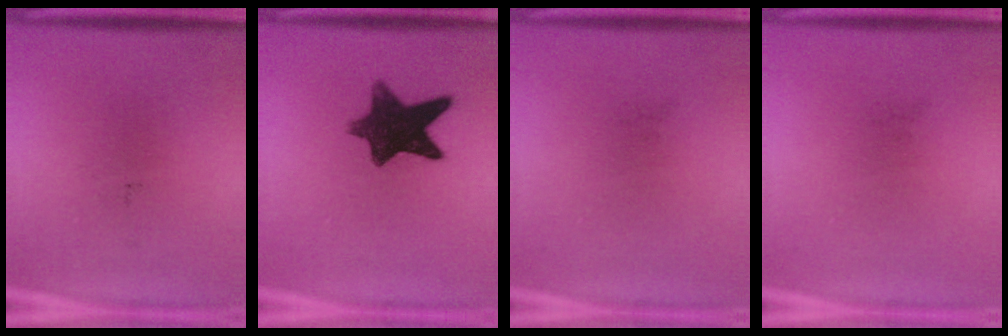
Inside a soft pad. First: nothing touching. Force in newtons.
{"total": 10.9}
{"total": 0.0}
{"total": 0.0}